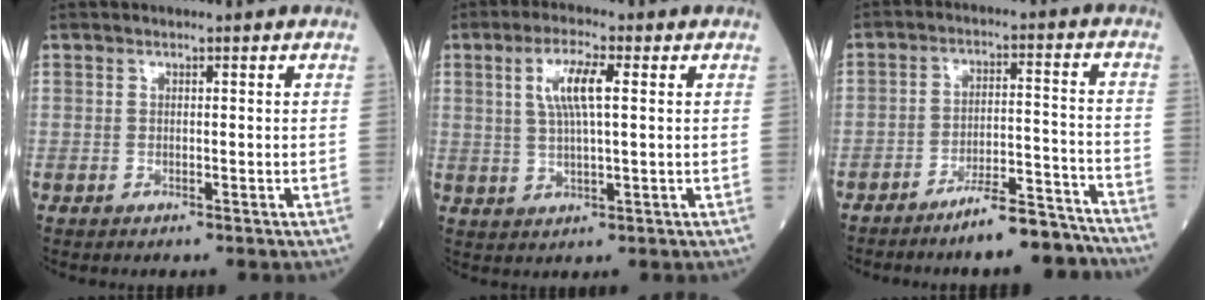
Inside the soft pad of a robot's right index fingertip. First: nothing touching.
{"total": 6.3, "force": [1.7, 0.9, 5.9], "torque": [-0.123, 0.007, 0.036]}
{"total": 8.5, "force": [-7.4, 1.7, 3.9], "torque": [-0.054, 0.025, -0.119]}